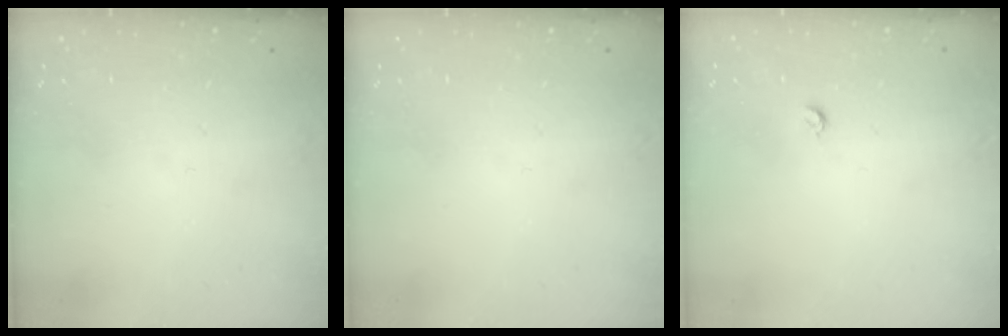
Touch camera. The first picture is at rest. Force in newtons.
{"total": 0.0}
{"total": 3.2, "press": 3.2, "slide": 0.3}